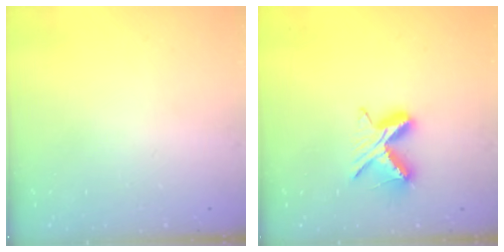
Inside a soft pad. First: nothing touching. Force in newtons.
{"total": 8.7, "press": 8.7, "slide": 0.6}